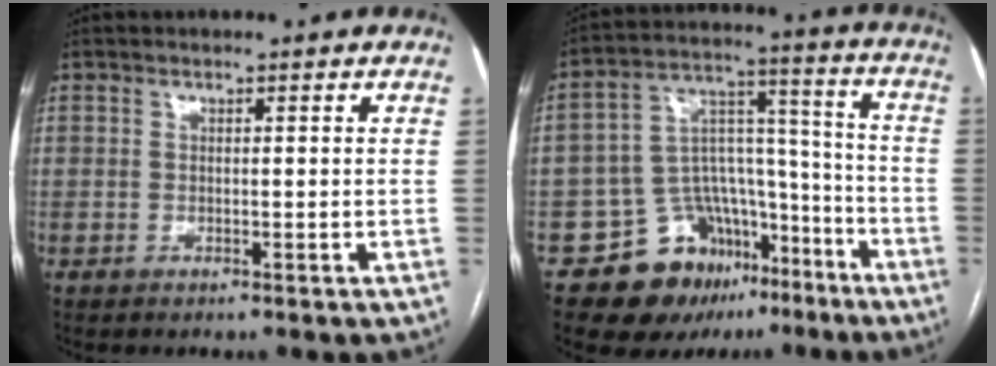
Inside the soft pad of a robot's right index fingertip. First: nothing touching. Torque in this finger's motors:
{"motor_torque": [-0.11, -0.26, -0.64, -0.21]}